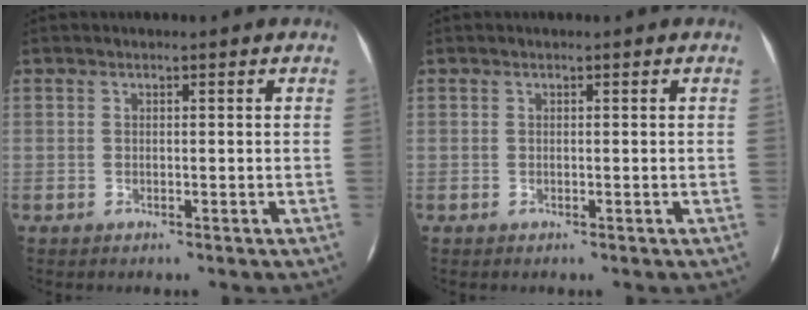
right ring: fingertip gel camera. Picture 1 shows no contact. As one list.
[{"total": 0.0}]